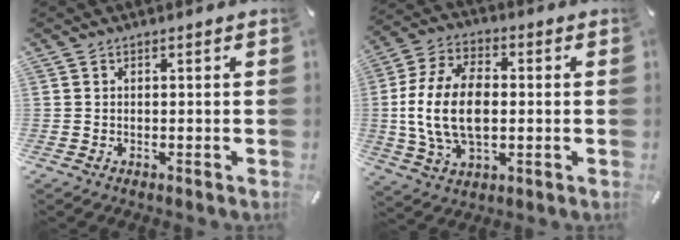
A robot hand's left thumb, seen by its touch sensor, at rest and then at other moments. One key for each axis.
{"total": 16.0, "fx": -0.6, "fy": 10.2, "fz": 12.3, "tx": -0.279, "ty": 0.003, "tz": -0.010}